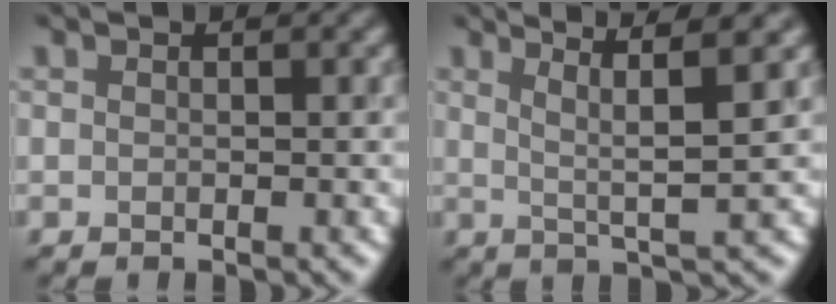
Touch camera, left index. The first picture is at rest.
{"total": 4.2, "force": [2.1, 0.1, 3.7], "torque": [-0.071, 0.010, 0.053]}